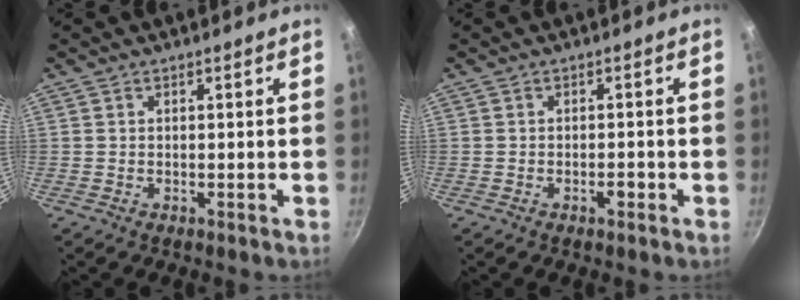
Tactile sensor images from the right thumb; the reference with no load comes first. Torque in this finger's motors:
{"motor_torque": [0.25, 0.04, -0.29, 0.22, 0.04]}